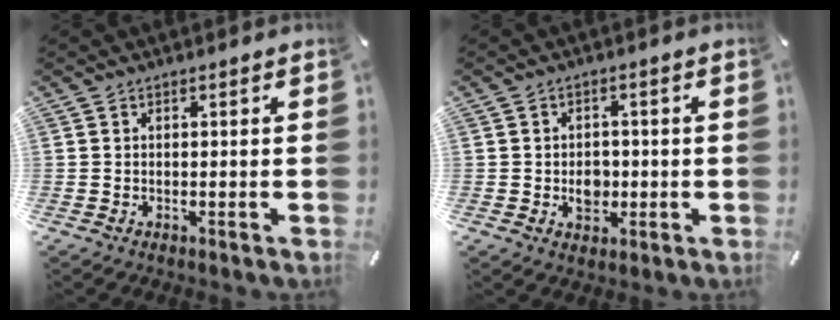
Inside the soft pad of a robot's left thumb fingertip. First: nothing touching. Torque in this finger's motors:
{"motor_torque": [0.11, 1.23, 0.19, 0.12, 0.15]}